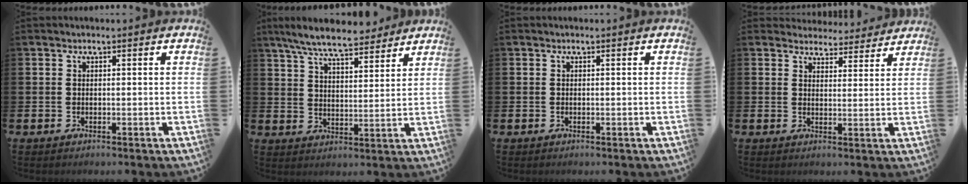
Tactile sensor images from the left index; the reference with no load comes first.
{"total": 8.3, "force": [7.5, 1.6, 3.2], "torque": [-0.081, -0.030, 0.136]}
{"total": 0.0}
{"total": 4.0, "force": [3.9, 1.0, -0.1], "torque": [0.001, -0.030, 0.067]}